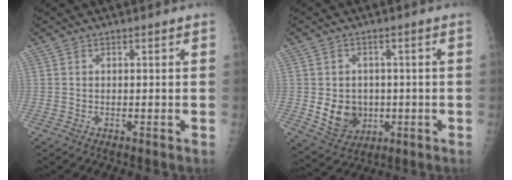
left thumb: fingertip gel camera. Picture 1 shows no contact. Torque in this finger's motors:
{"motor_torque": [0.81, 0.84, 0.60, 0.04, 0.02]}